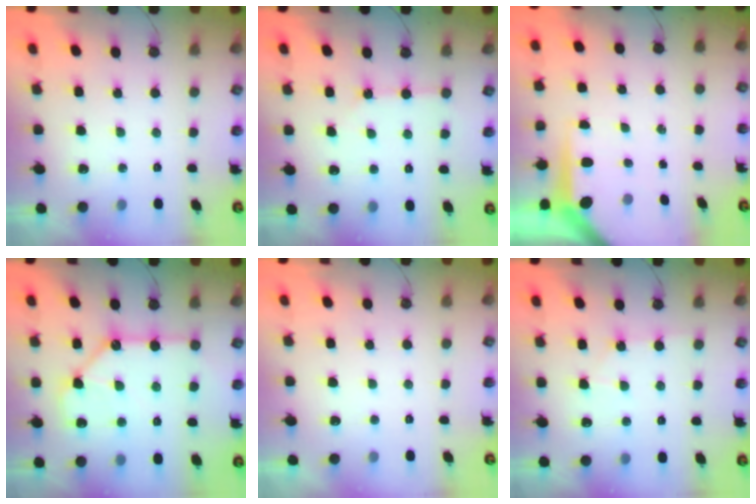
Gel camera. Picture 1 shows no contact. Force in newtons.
{"total": 2.0, "press": 2.0, "slide": 0.1}
{"total": 6.2, "press": 6.2, "slide": 0.6}
{"total": 12.7, "press": 12.6, "slide": 1.5}
{"total": 0.0}
{"total": 3.9, "press": 3.8, "slide": 0.6}